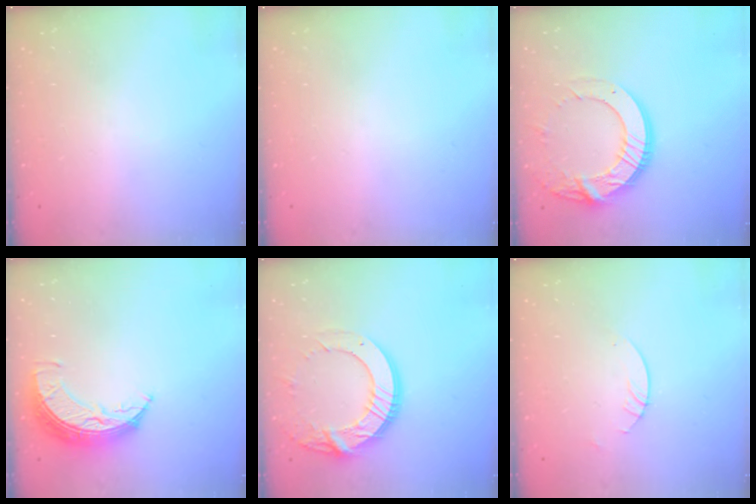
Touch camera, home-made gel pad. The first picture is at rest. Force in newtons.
{"total": 0.0}
{"total": 17.1, "press": 17.0, "slide": 1.5}
{"total": 8.4, "press": 8.4, "slide": 0.7}
{"total": 17.1, "press": 17.0, "slide": 1.5}
{"total": 3.0, "press": 2.9, "slide": 0.3}